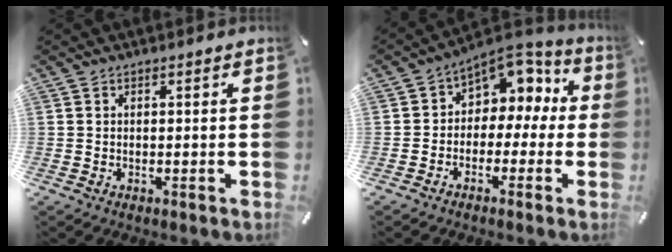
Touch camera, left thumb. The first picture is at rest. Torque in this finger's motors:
{"motor_torque": [0.12, 0.38, 0.42, 0.57, 0.03]}